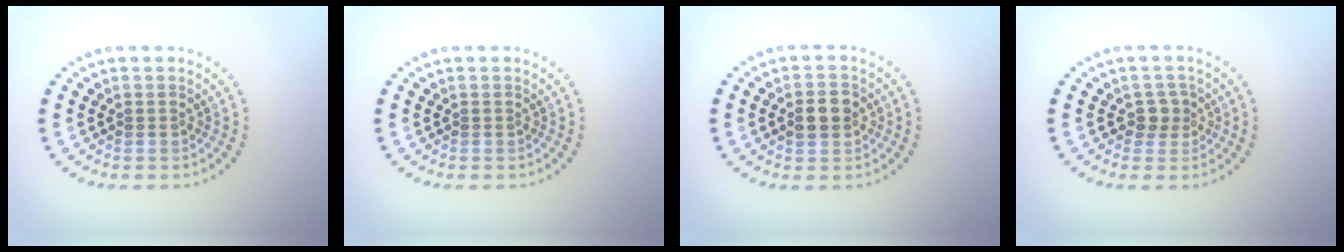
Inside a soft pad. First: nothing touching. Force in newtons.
{"total": 0.0}
{"total": 2.8, "press": 2.8, "slide": 0.1}
{"total": 1.6, "press": 1.3, "slide": 0.9}